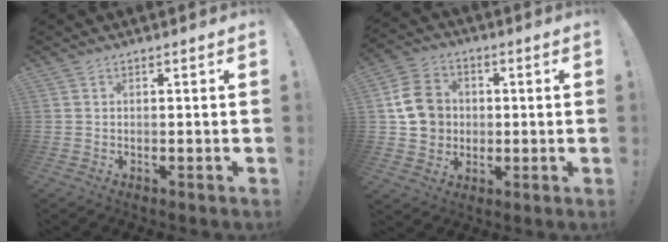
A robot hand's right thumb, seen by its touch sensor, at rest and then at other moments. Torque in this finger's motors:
{"motor_torque": [0.85, 0.88, 0.06, 0.05, 0.06]}